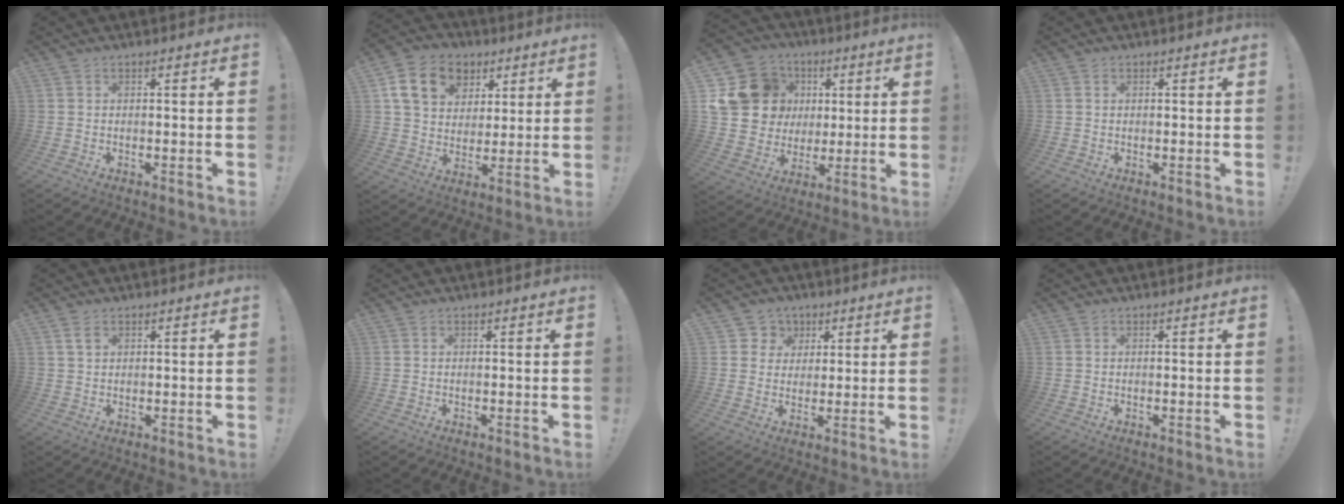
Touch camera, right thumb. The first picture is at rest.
{"total": 15.4, "force": [6.7, 11.7, 7.4], "torque": [-0.104, -0.024, 0.131]}
{"total": 19.2, "force": [4.6, 16.8, 8.2], "torque": [-0.131, -0.008, 0.118]}
{"total": 0.5, "force": [0.2, 0.5, 0.1], "torque": [-0.007, 0.003, 0.005]}
{"total": 2.1, "force": [1.1, 1.2, 1.3], "torque": [-0.016, -0.004, 0.018]}
{"total": 0.0}
{"total": 6.4, "force": [2.1, 6.0, 0.7], "torque": [-0.006, -0.018, 0.043]}
{"total": 0.0}